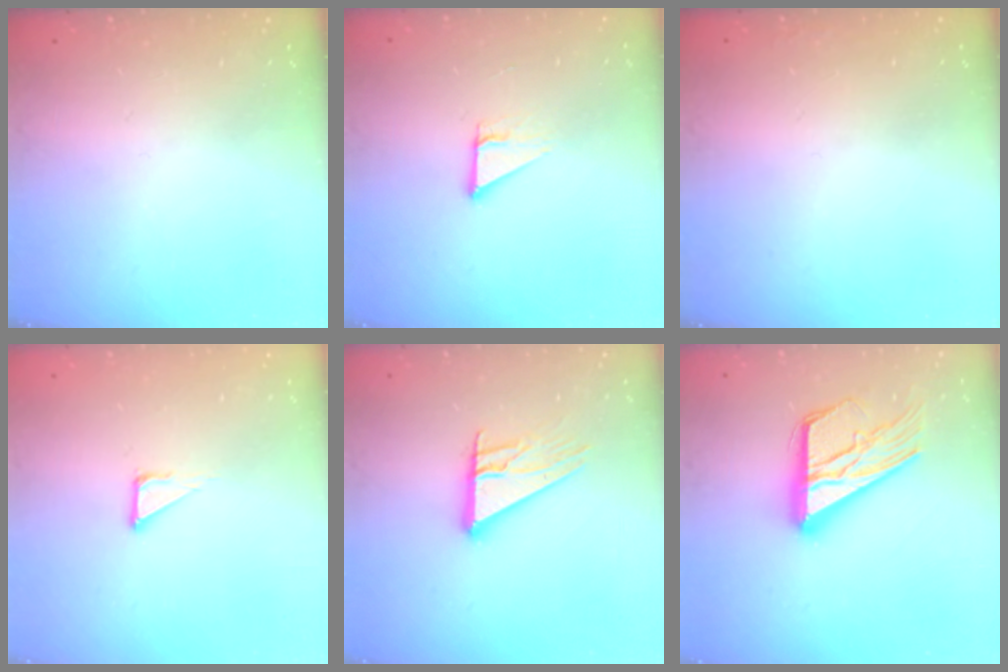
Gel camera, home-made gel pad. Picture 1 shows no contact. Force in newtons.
{"total": 3.7, "press": 3.7, "slide": 0.2}
{"total": 1.6, "press": 1.5, "slide": 0.1}
{"total": 3.4, "press": 3.4, "slide": 0.2}
{"total": 12.9, "press": 12.9, "slide": 1.2}
{"total": 20.0, "press": 20.0, "slide": 1.8}